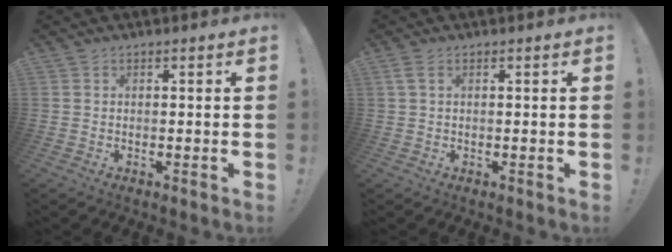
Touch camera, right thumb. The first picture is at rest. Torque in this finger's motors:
{"motor_torque": [0.12, -0.21, -0.35, -0.09, 0.03]}